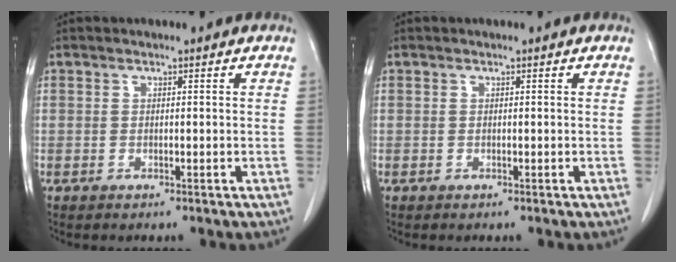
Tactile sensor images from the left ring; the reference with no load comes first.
{"total": 0.0}